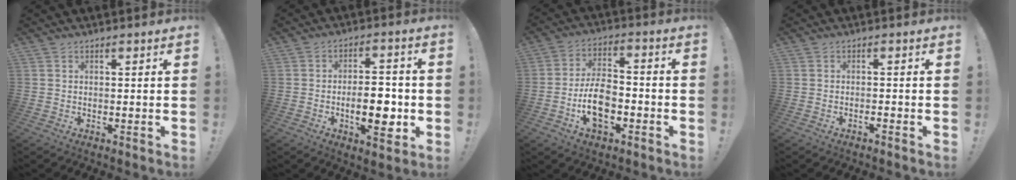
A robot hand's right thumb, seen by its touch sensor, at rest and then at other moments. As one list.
[{"total": 11.2, "force": [-2.7, 5.0, 9.6], "torque": [-0.136, 0.008, -0.048]}, {"total": 12.1, "force": [-4.0, 7.4, 8.7], "torque": [-0.155, 0.013, -0.073]}, {"total": 1.1, "force": [-1.0, -0.2, 0.5], "torque": [-0.010, -0.003, -0.019]}]